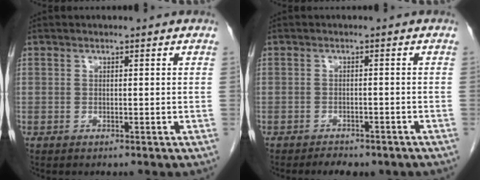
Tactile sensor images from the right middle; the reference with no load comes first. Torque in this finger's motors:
{"motor_torque": [0.04, -0.04, 0.01, 0.03]}